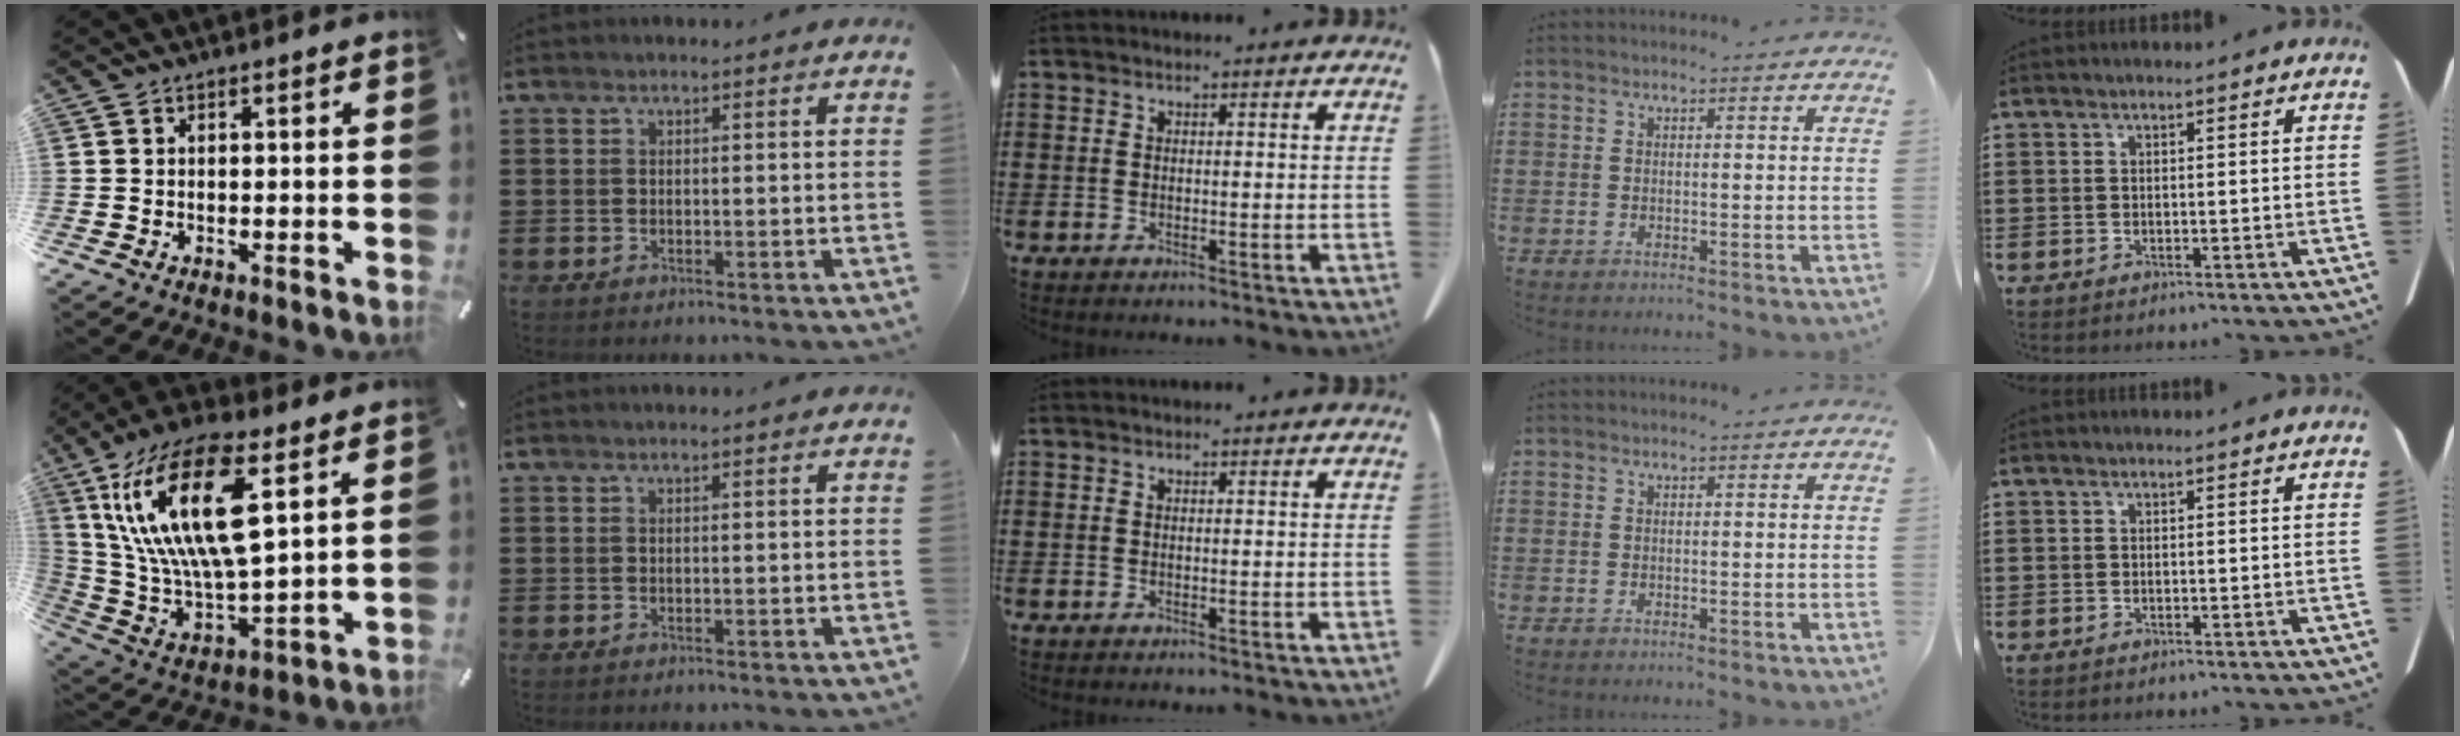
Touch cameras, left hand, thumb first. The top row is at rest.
{"thumb": {"total": 22.7, "force": [9.3, 8.7, 18.8], "torque": [-0.394, -0.028, 0.147]}}